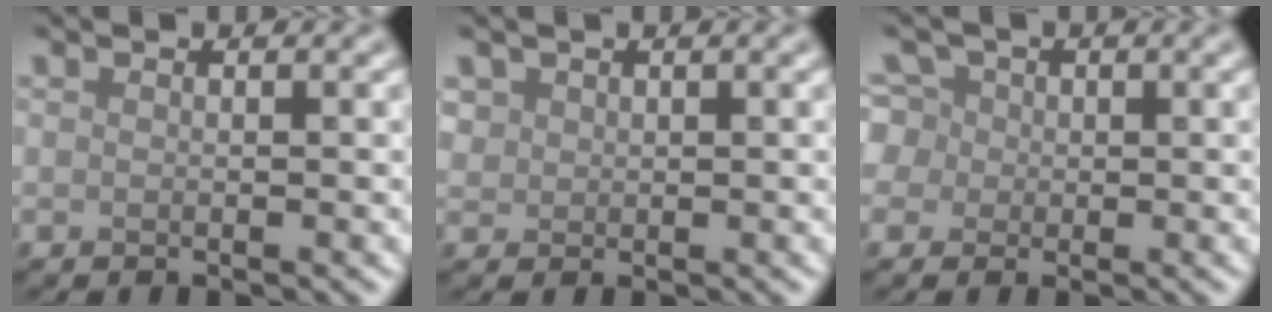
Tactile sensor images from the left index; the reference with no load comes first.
{"total": 1.0, "force": [0.5, 0.9, 0.1], "torque": [0.000, -0.003, 0.015]}
{"total": 5.1, "force": [1.3, 4.5, 1.9], "torque": [-0.034, 0.037, -0.001]}